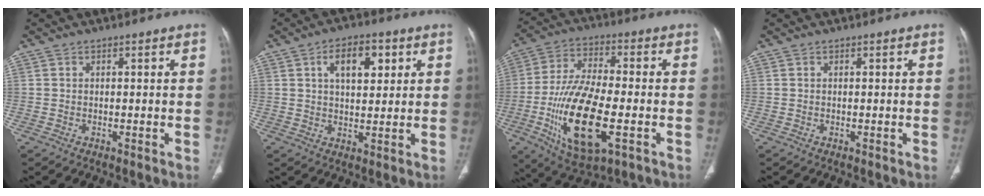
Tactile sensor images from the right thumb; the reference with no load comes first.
{"total": 8.8, "force": [3.3, 4.7, 6.6], "torque": [-0.077, -0.006, 0.050]}
{"total": 19.3, "force": [-5.3, 7.7, 16.9], "torque": [-0.333, 0.005, -0.085]}
{"total": 0.0}